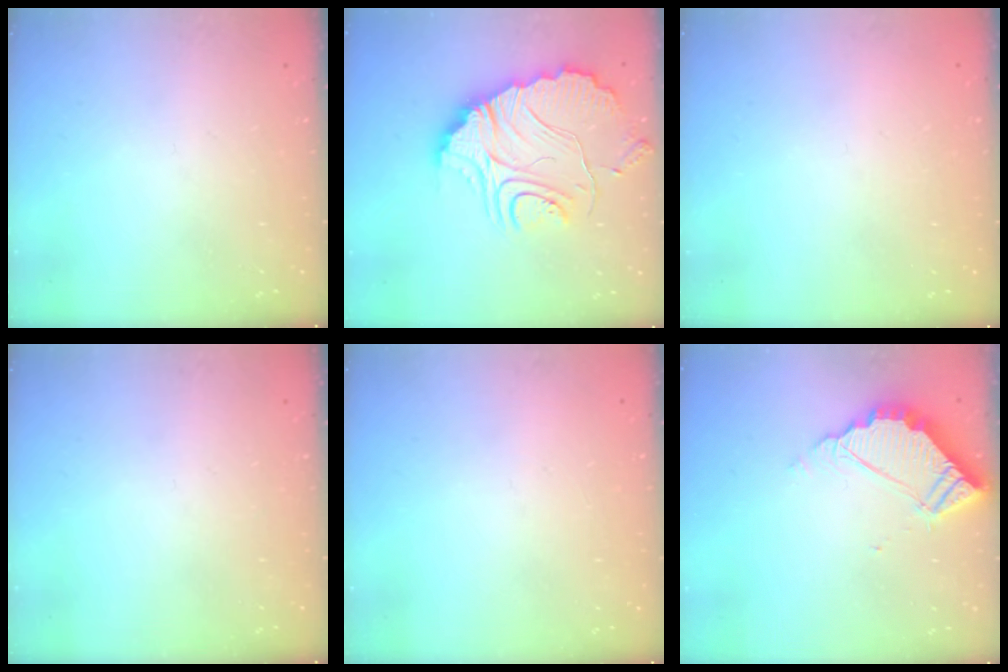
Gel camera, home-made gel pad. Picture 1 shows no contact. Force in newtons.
{"total": 18.5, "press": 18.4, "slide": 1.7}
{"total": 2.2, "press": 2.2, "slide": 0.1}
{"total": 0.0}
{"total": 2.3, "press": 2.3, "slide": 0.1}
{"total": 5.5, "press": 5.5, "slide": 0.4}